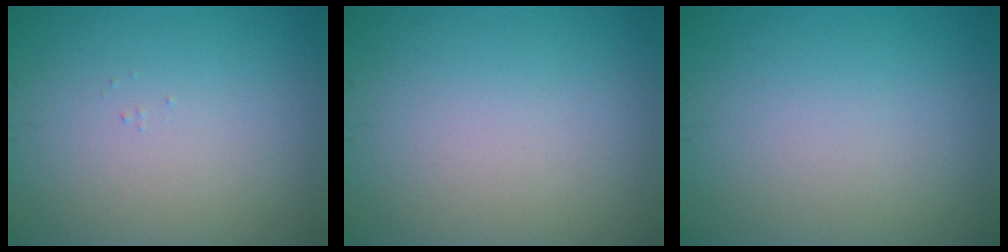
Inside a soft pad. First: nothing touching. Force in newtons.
{"total": 0.0}
{"total": 0.0}